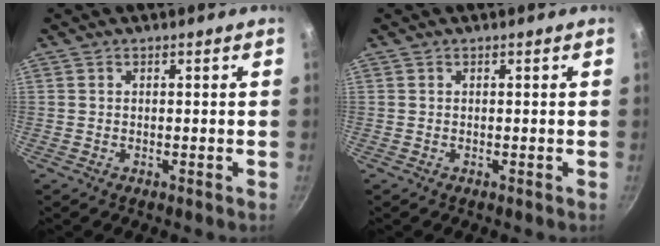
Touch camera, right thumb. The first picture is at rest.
{"total": 0.0}